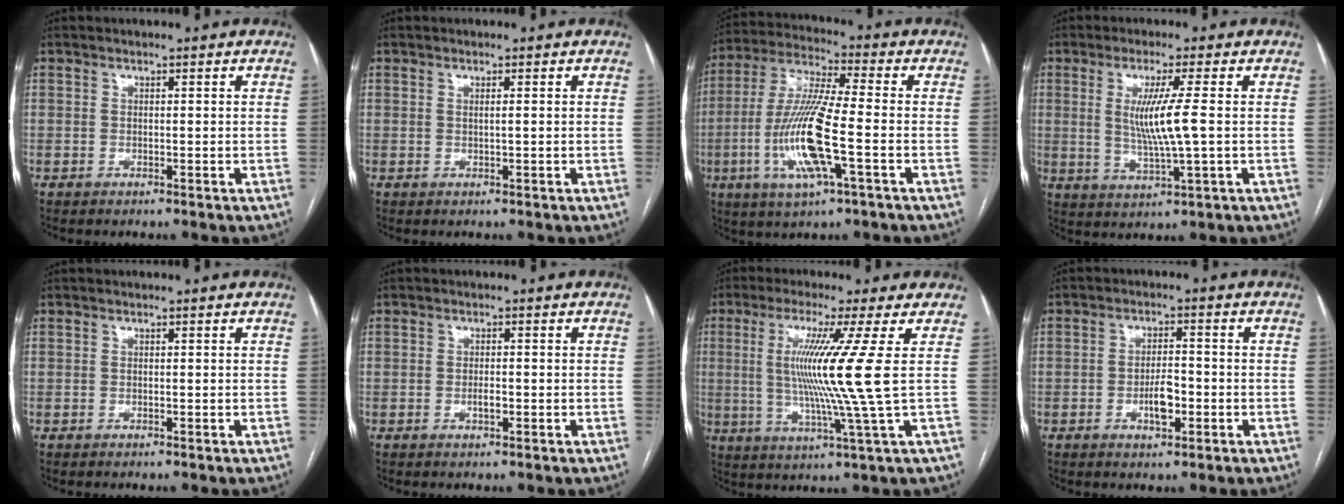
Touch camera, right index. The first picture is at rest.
{"total": 0.6, "force": [0.2, -0.1, 0.6], "torque": [-0.012, 0.000, 0.003]}
{"total": 14.4, "force": [-3.8, 1.2, 13.8], "torque": [-0.289, -0.011, -0.074]}
{"total": 7.6, "force": [0.7, -0.6, 7.5], "torque": [-0.147, -0.014, 0.017]}
{"total": 0.0}
{"total": 1.4, "force": [-0.5, 0.4, 1.2], "torque": [-0.022, 0.001, -0.008]}
{"total": 12.1, "force": [1.7, -3.2, 11.6], "torque": [-0.220, -0.017, 0.034]}
{"total": 4.4, "force": [-1.5, 1.5, 3.8], "torque": [-0.068, 0.002, -0.024]}